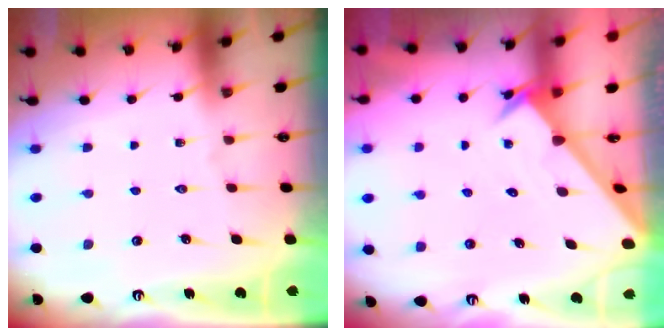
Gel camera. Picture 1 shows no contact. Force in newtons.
{"total": 2.0, "press": 2.0, "slide": 0.1}